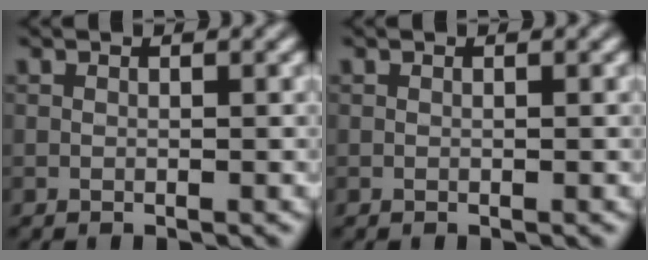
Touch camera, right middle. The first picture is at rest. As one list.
[{"total": 0.0}]